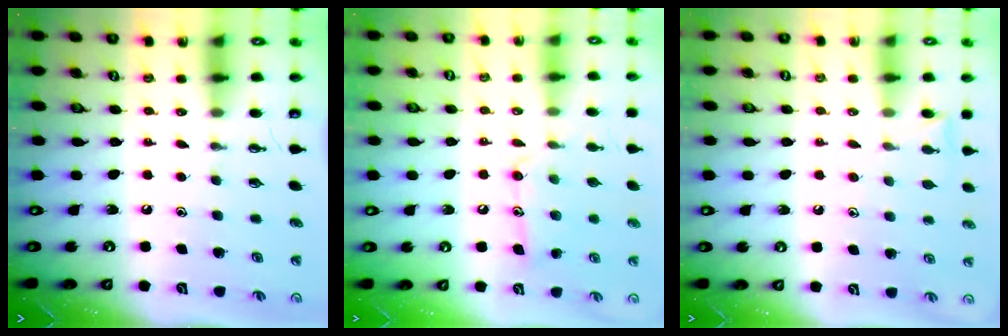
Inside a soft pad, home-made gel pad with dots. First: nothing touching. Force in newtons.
{"total": 11.1, "press": 11.0, "slide": 0.6}
{"total": 6.5, "press": 6.5, "slide": 0.6}